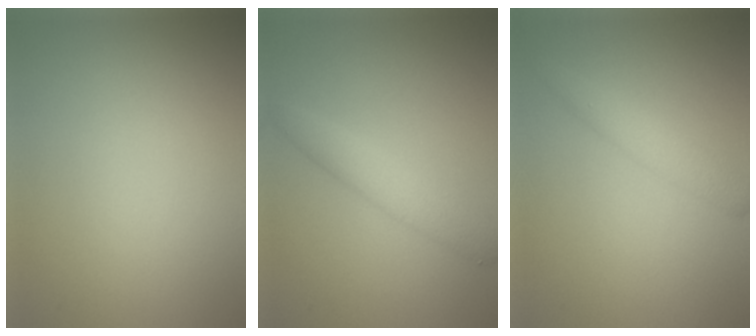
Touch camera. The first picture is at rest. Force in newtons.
{"total": 2.8, "press": 2.8, "slide": 0.1}
{"total": 1.7, "press": 1.7, "slide": 0.1}